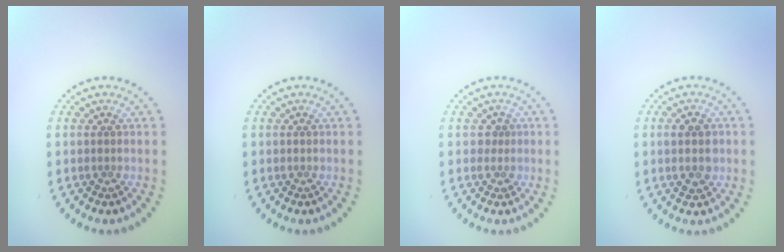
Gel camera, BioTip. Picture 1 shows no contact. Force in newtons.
{"total": 0.0}
{"total": 1.0, "press": 0.8, "slide": 0.6}
{"total": 2.9, "press": 2.9, "slide": 0.1}